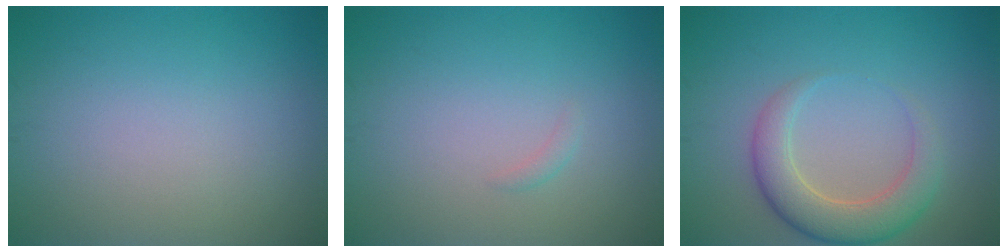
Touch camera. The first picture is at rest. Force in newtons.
{"total": 0.5, "press": 0.5, "slide": 0.1}
{"total": 4.5, "press": 4.4, "slide": 0.5}